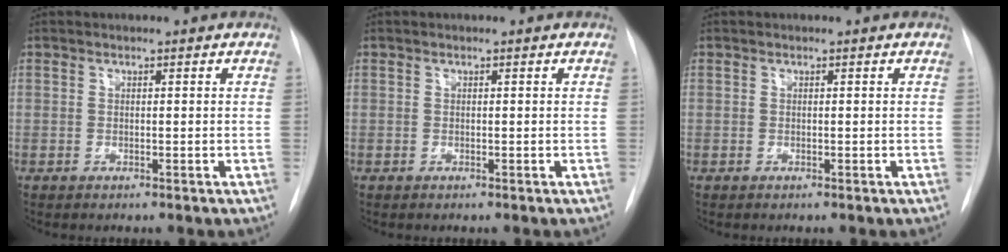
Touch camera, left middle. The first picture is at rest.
{"total": 0.0}
{"total": 0.0}